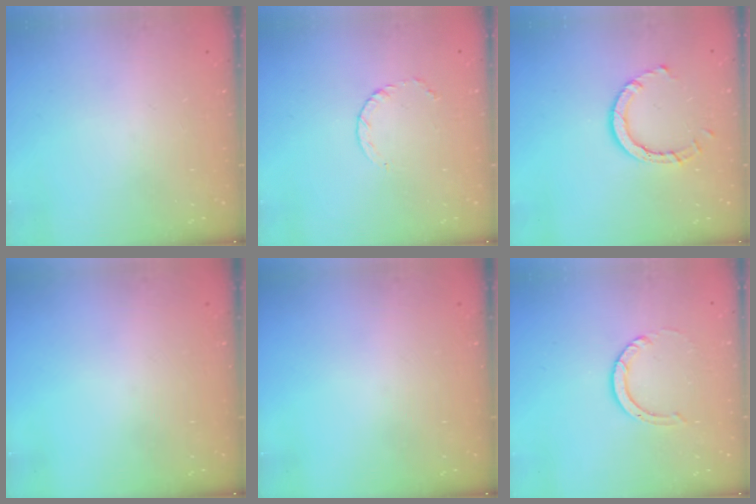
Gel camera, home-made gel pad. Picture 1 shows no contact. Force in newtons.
{"total": 3.2, "press": 3.2, "slide": 0.4}
{"total": 5.8, "press": 5.8, "slide": 0.2}
{"total": 0.0}
{"total": 0.0}
{"total": 3.8, "press": 3.8, "slide": 0.3}